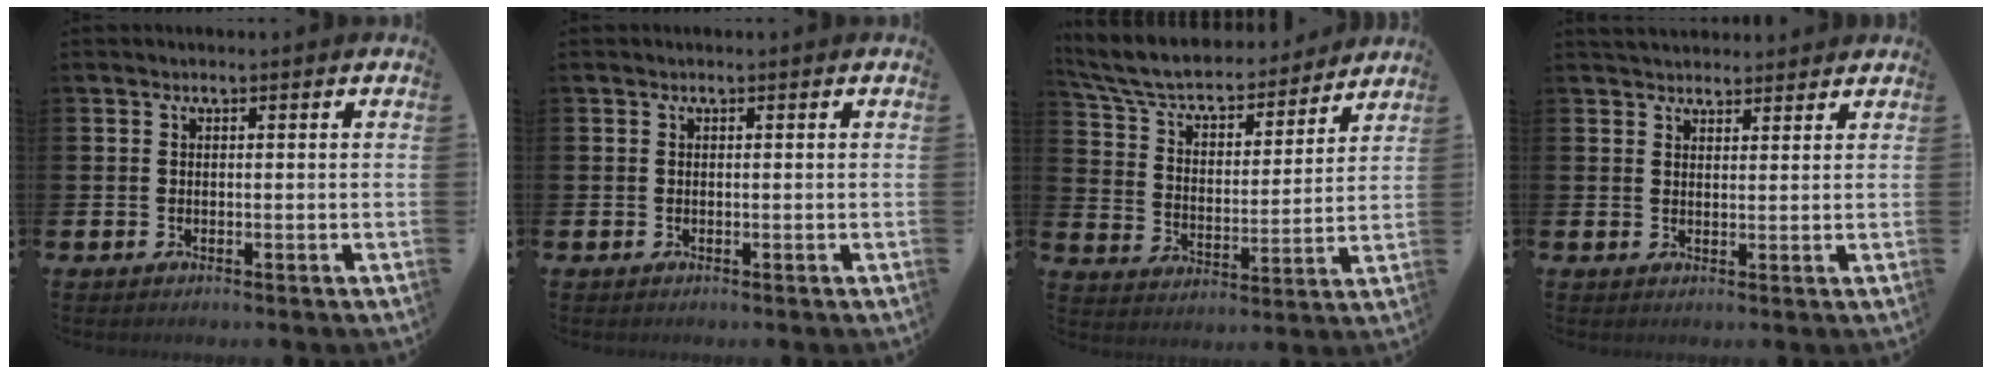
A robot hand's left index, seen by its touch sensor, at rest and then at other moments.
{"total": 0.0}
{"total": 7.5, "force": [6.8, 2.1, 2.4], "torque": [-0.083, -0.049, 0.116]}
{"total": 3.1, "force": [3.0, 0.8, 0.0], "torque": [0.003, -0.013, 0.053]}